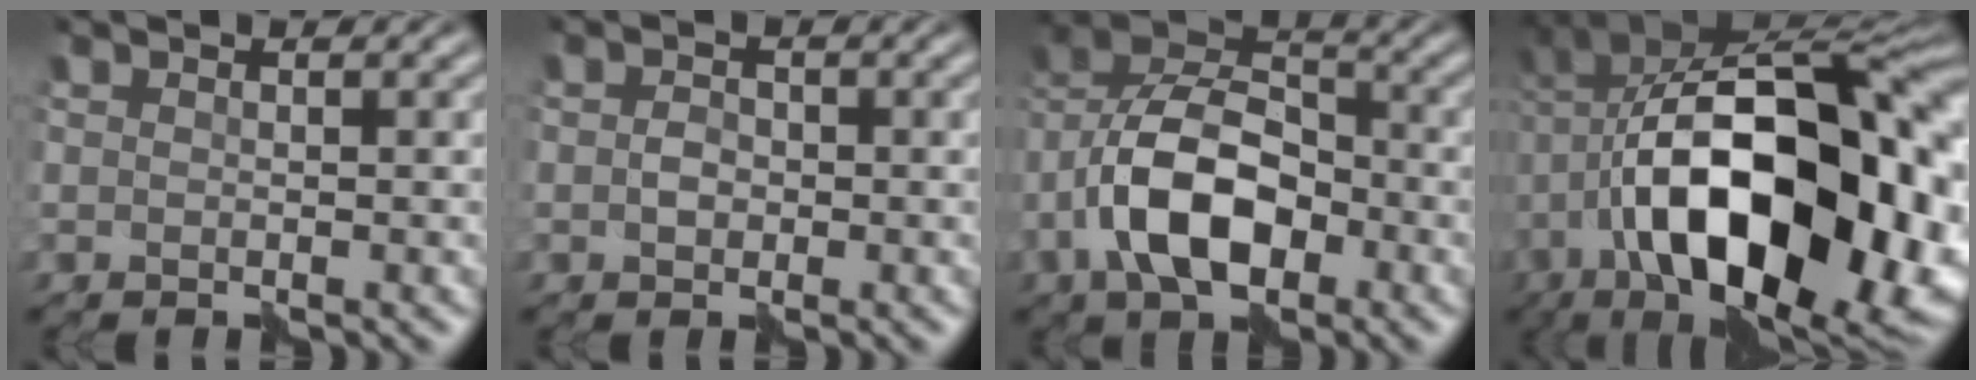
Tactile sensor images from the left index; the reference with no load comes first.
{"total": 1.3, "force": [-0.4, 1.0, 0.7], "torque": [-0.016, 0.001, -0.014]}
{"total": 9.3, "force": [-4.0, 5.1, 6.7], "torque": [-0.128, 0.017, -0.084]}
{"total": 19.1, "force": [-4.8, 9.4, 15.9], "torque": [-0.253, 0.010, -0.071]}